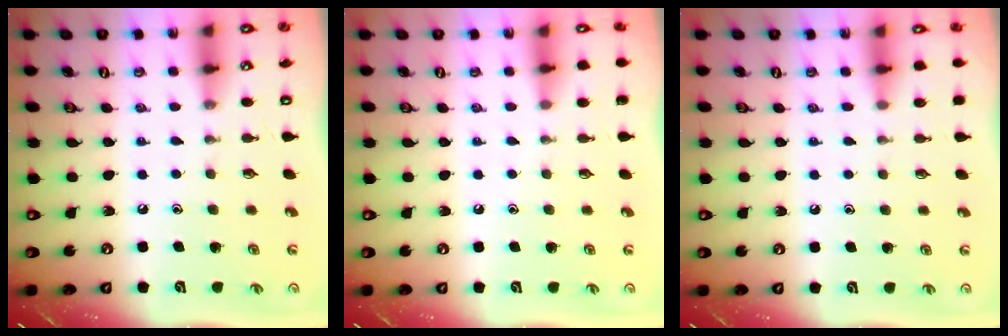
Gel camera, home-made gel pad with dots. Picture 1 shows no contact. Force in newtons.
{"total": 0.0}
{"total": 2.9, "press": 2.9, "slide": 0.5}